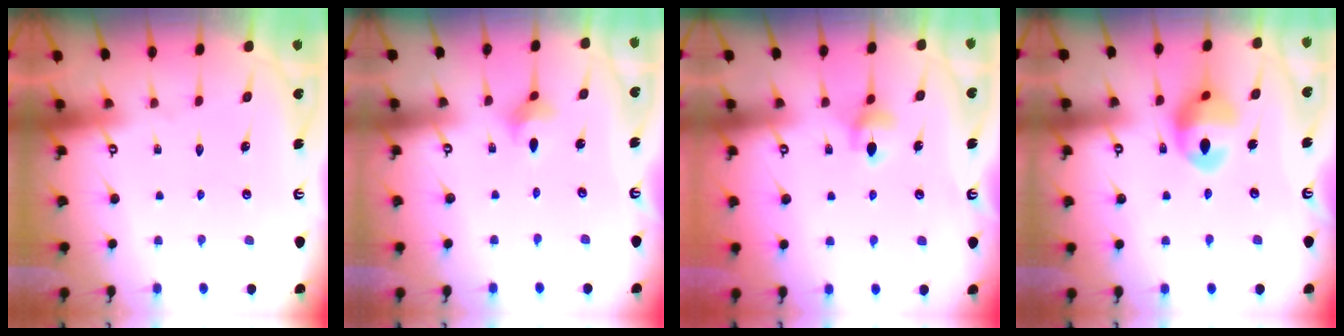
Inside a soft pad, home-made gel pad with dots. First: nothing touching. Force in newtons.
{"total": 2.9, "press": 2.9, "slide": 0.4}
{"total": 5.7, "press": 5.7, "slide": 0.6}
{"total": 13.6, "press": 12.9, "slide": 4.4}